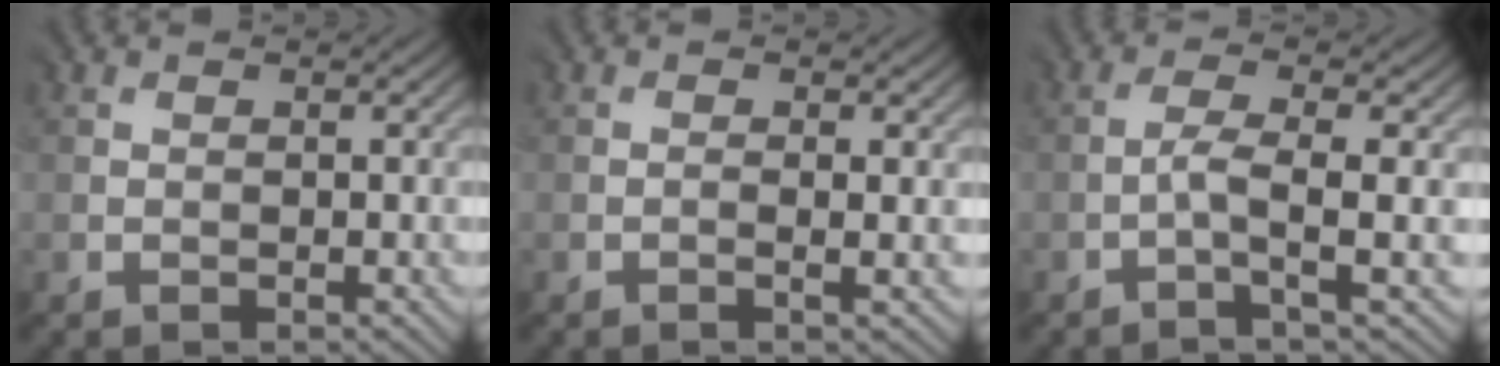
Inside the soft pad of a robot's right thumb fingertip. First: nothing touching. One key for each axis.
{"total": 1.4, "fx": -0.3, "fy": 0.0, "fz": 1.3, "tx": -0.025, "ty": -0.002, "tz": -0.004}
{"total": 3.0, "fx": -1.3, "fy": -0.1, "fz": 2.7, "tx": -0.056, "ty": 0.008, "tz": -0.034}